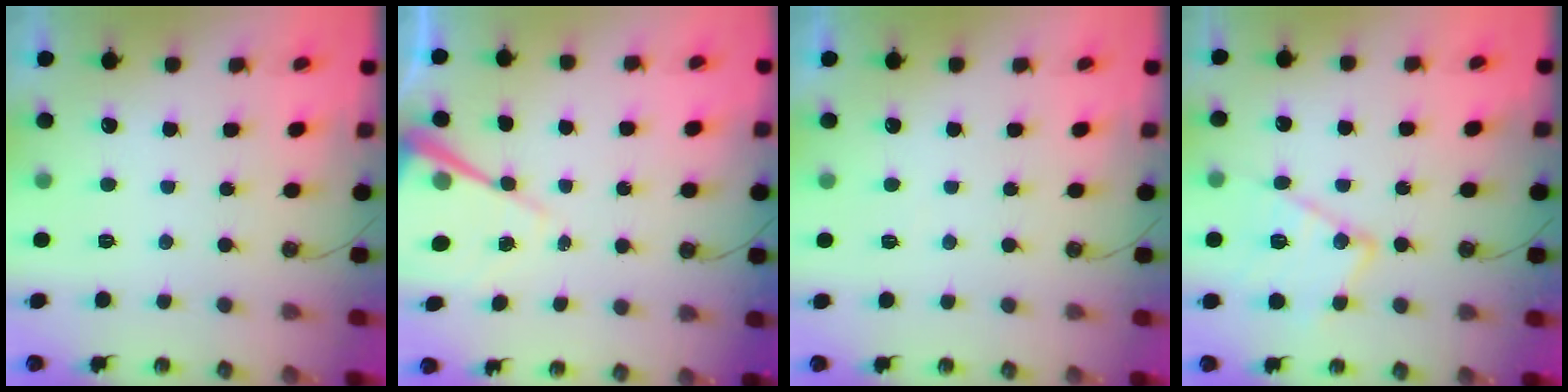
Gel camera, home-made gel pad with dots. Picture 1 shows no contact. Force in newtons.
{"total": 10.3, "press": 10.3, "slide": 0.9}
{"total": 2.7, "press": 2.7, "slide": 0.6}
{"total": 14.5, "press": 14.5, "slide": 0.7}